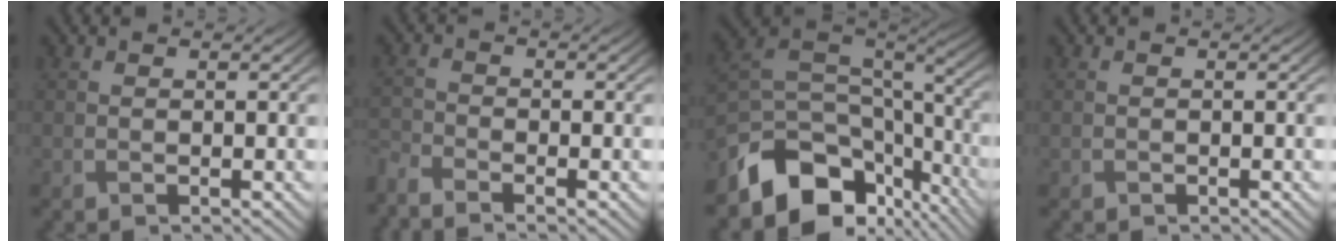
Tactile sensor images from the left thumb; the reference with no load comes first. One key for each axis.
{"total": 3.2, "fx": -3.0, "fy": 0.3, "fz": 1.0, "tx": -0.029, "ty": -0.009, "tz": -0.073}
{"total": 13.4, "fx": -7.6, "fy": 8.4, "fz": 7.2, "tx": -0.181, "ty": -0.032, "tz": -0.113}
{"total": 0.0}